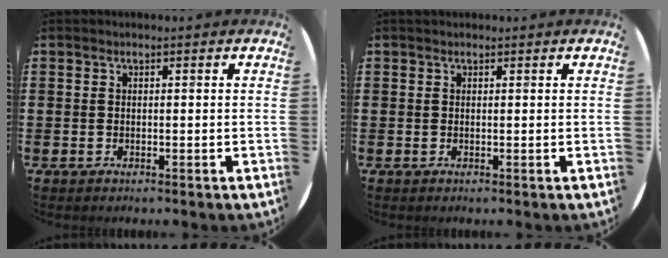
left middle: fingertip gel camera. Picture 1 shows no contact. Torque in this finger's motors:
{"motor_torque": [-0.12, 0.13, -0.04, 0.02]}